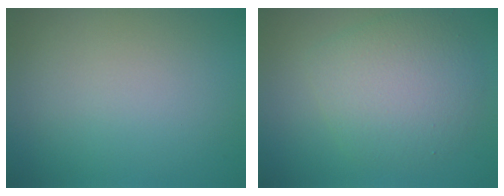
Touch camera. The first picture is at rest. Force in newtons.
{"total": 5.2, "press": 5.2, "slide": 0.1}